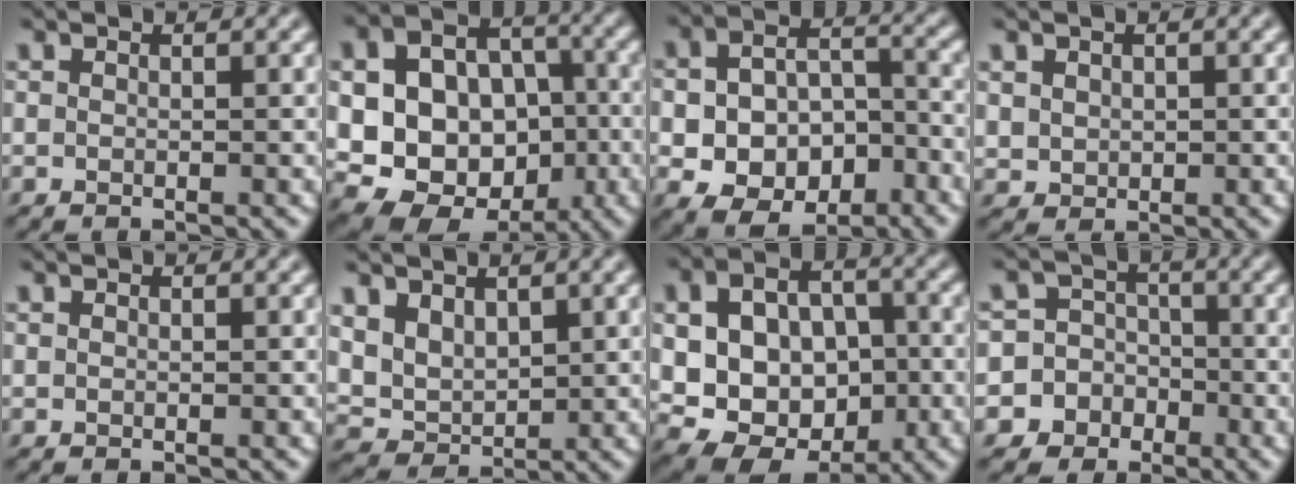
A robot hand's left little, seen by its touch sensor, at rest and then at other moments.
{"total": 17.7, "force": [-0.3, 15.1, 9.1], "torque": [-0.180, 0.024, 0.000]}
{"total": 10.1, "force": [-3.8, 7.0, 6.3], "torque": [-0.092, -0.019, -0.057]}
{"total": 1.3, "force": [0.4, 1.2, 0.4], "torque": [-0.014, -0.005, 0.012]}
{"total": 0.0}
{"total": 3.8, "force": [1.7, 2.7, 2.1], "torque": [-0.054, -0.009, 0.034]}
{"total": 12.1, "force": [-0.3, 9.4, 7.5], "torque": [-0.123, 0.010, -0.003]}
{"total": 9.3, "force": [-4.0, 8.3, 0.4], "torque": [-0.025, 0.004, -0.087]}